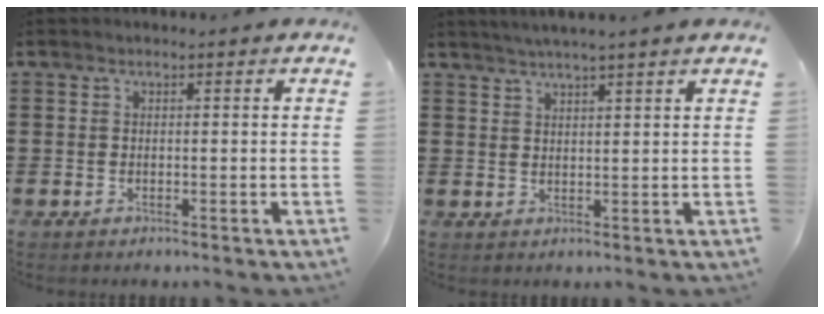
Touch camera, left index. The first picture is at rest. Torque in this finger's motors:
{"motor_torque": [2.14, 0.00, 0.31, 0.12]}